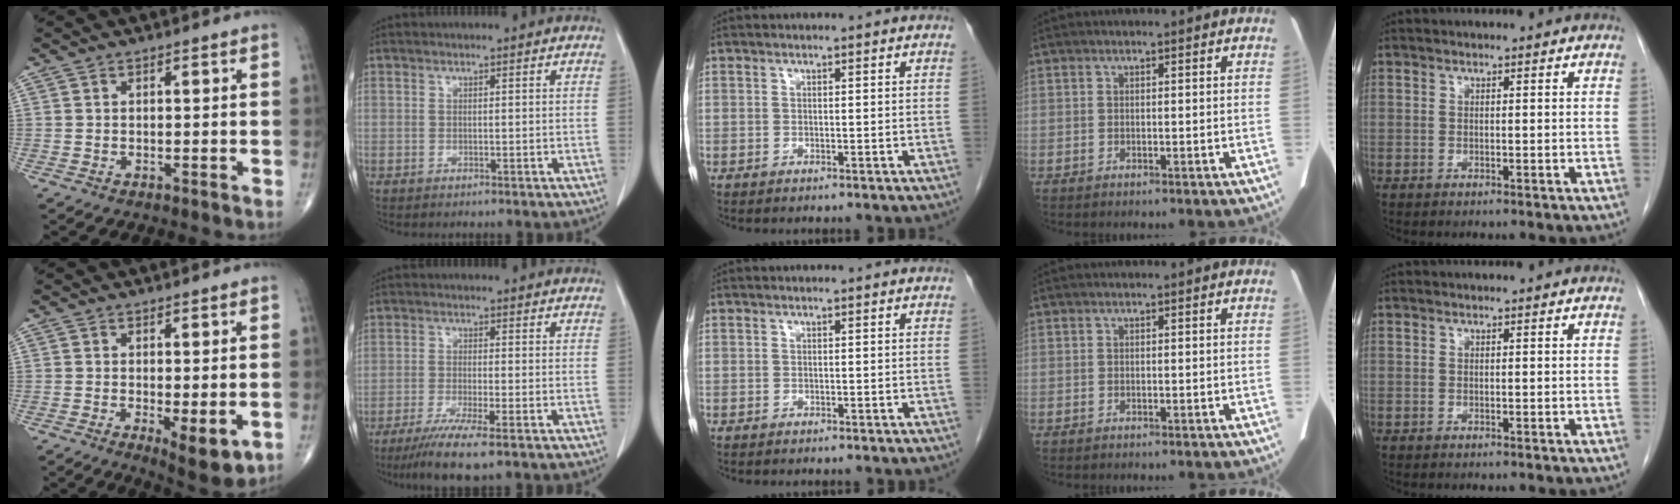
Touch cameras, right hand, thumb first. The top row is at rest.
{"thumb": {"total": 6.5, "force": [-1.4, 2.3, 6.0], "torque": [-0.081, -0.020, -0.015]}, "index": {"total": 7.4, "force": [-5.1, -0.1, 5.3], "torque": [-0.089, -0.019, -0.083]}}